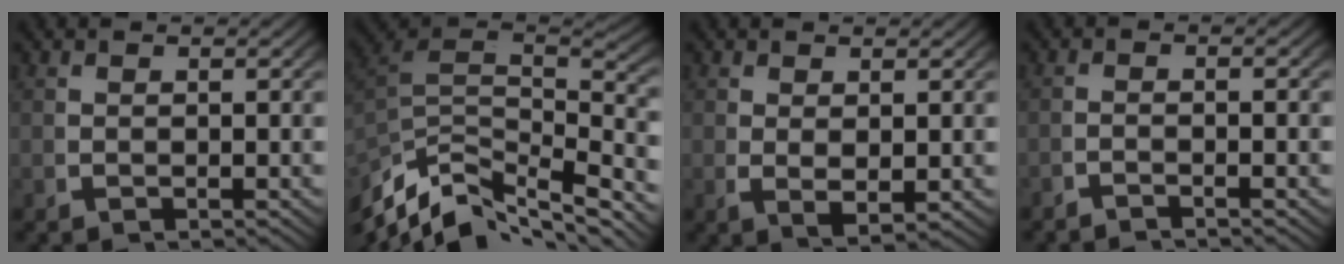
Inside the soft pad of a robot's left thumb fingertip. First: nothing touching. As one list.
[{"total": 11.7, "force": [-1.8, 7.7, 8.7], "torque": [-0.185, -0.035, -0.010]}, {"total": 2.4, "force": [0.4, 1.3, 2.0], "torque": [-0.043, -0.013, 0.020]}, {"total": 1.9, "force": [-1.8, -0.2, 0.7], "torque": [-0.003, 0.004, -0.037]}]